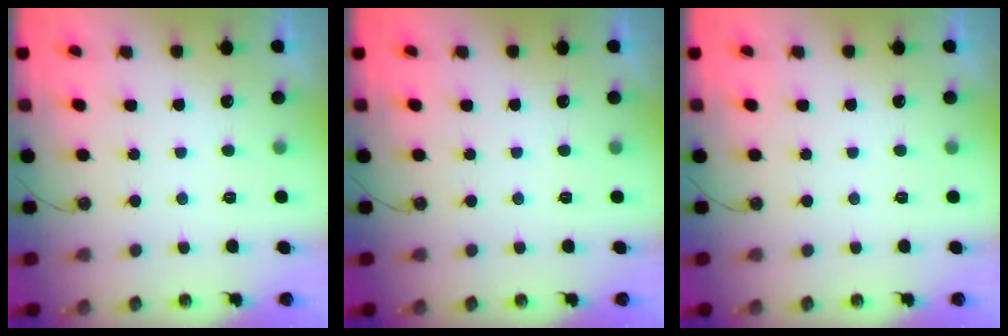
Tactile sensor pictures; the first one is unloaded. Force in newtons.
{"total": 0.0}
{"total": 0.0}